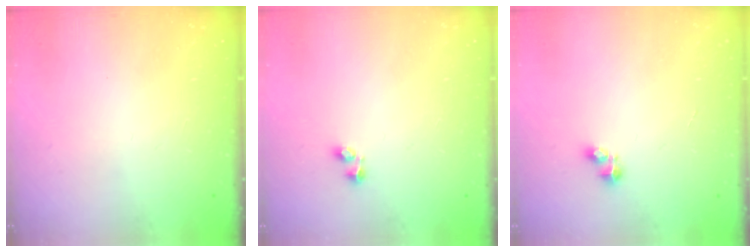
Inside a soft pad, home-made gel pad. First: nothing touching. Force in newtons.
{"total": 1.9, "press": 1.9, "slide": 0.5}
{"total": 2.4, "press": 2.4, "slide": 0.3}